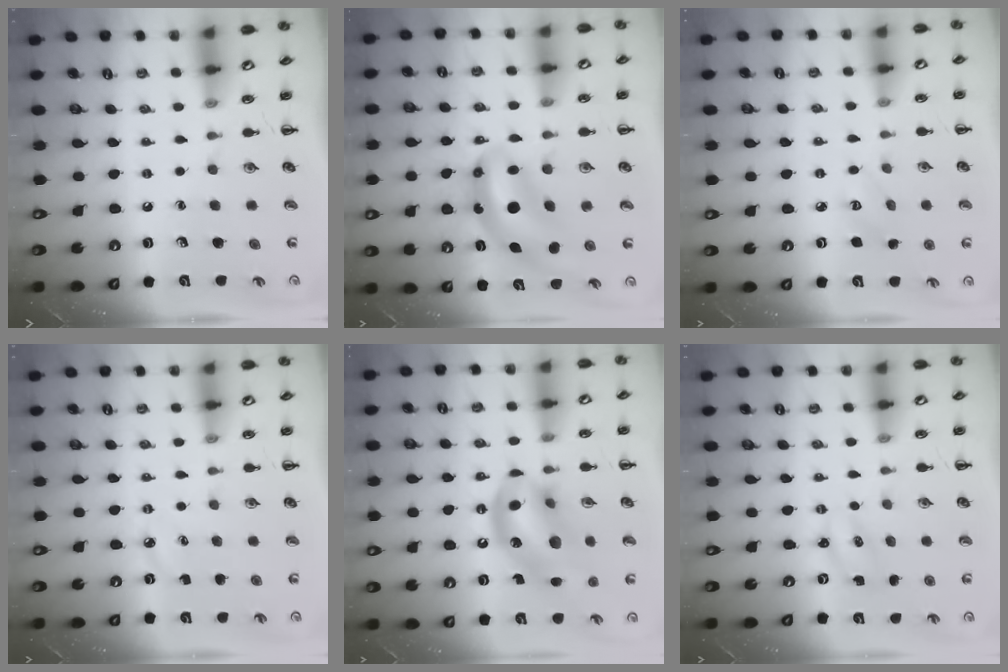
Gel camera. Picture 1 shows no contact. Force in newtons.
{"total": 9.9, "press": 9.7, "slide": 2.0}
{"total": 2.9, "press": 2.8, "slide": 0.8}
{"total": 2.8, "press": 2.7, "slide": 0.7}
{"total": 15.5, "press": 15.1, "slide": 3.8}
{"total": 2.3, "press": 2.3, "slide": 0.6}